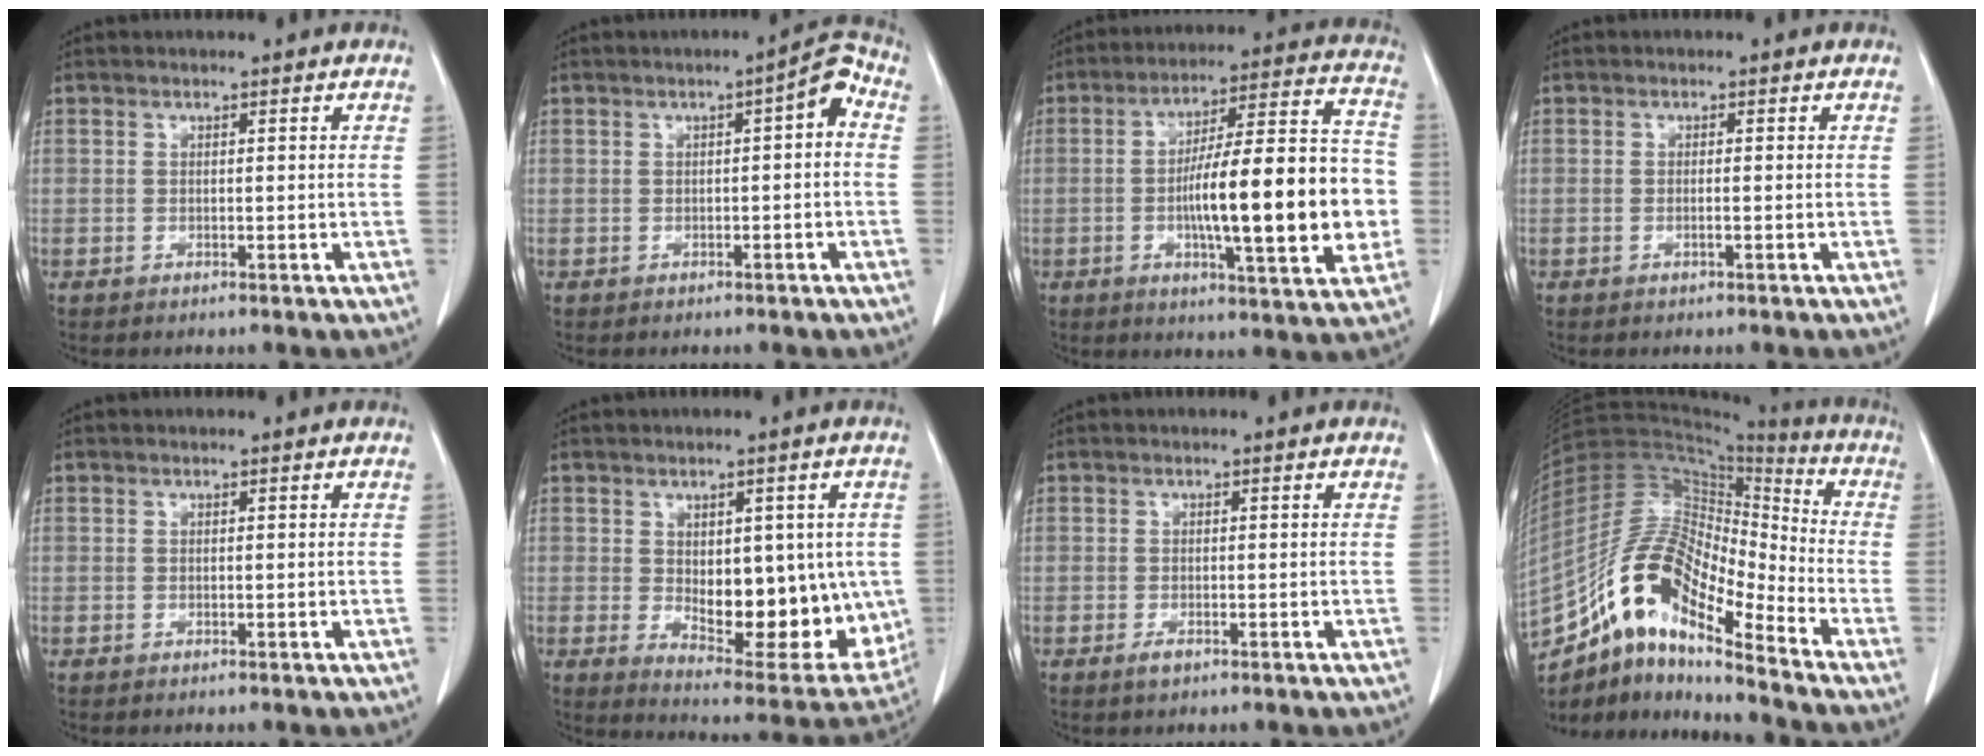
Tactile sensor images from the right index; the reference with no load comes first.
{"total": 4.4, "force": [0.6, 0.9, 4.3], "torque": [-0.053, 0.017, 0.002]}
{"total": 20.7, "force": [-2.8, 3.1, 20.2], "torque": [-0.292, 0.020, -0.041]}
{"total": 0.9, "force": [-0.2, 0.0, 0.9], "torque": [-0.017, -0.002, -0.003]}
{"total": 0.0}
{"total": 17.0, "force": [-0.8, 8.0, 15.0], "torque": [-0.203, -0.011, 0.015]}
{"total": 1.3, "force": [-0.6, 0.6, 1.0], "torque": [-0.015, -0.001, -0.006]}
{"total": 16.5, "force": [-11.0, 4.3, 11.5], "torque": [-0.219, 0.038, -0.197]}